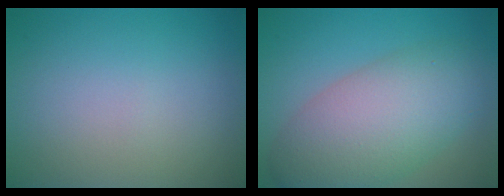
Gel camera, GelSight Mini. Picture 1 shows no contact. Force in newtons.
{"total": 8.5, "press": 8.5, "slide": 0.2}